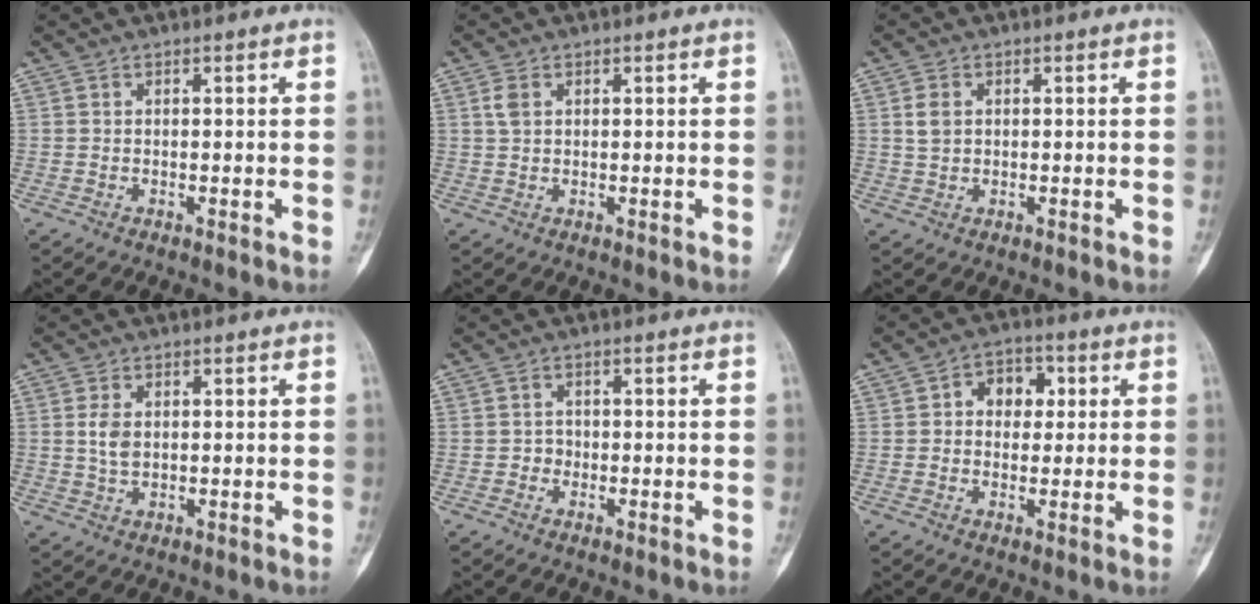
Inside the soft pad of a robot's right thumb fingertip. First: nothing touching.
{"total": 2.2, "force": [0.8, 1.4, 1.5], "torque": [-0.033, 0.006, 0.019]}
{"total": 2.7, "force": [0.5, 2.0, 1.7], "torque": [-0.029, 0.001, 0.009]}
{"total": 3.5, "force": [0.5, 2.2, 2.7], "torque": [-0.050, -0.002, 0.011]}
{"total": 1.6, "force": [-0.5, 1.4, 0.5], "torque": [0.005, 0.008, -0.012]}
{"total": 6.9, "force": [1.3, 5.2, 4.3], "torque": [-0.026, 0.010, 0.013]}